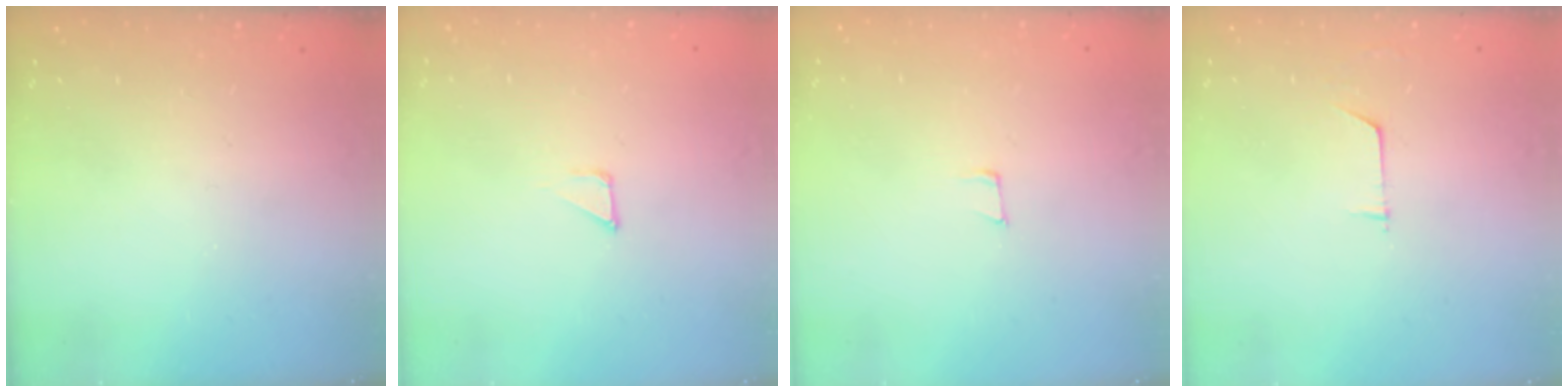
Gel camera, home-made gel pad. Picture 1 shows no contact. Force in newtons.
{"total": 1.6, "press": 1.6, "slide": 0.1}
{"total": 4.1, "press": 4.0, "slide": 1.1}
{"total": 3.7, "press": 3.6, "slide": 0.4}